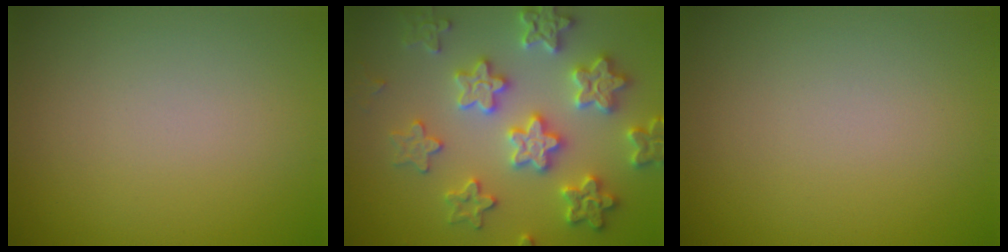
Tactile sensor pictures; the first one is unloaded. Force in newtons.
{"total": 6.1, "press": 6.0, "slide": 1.2}
{"total": 0.0}